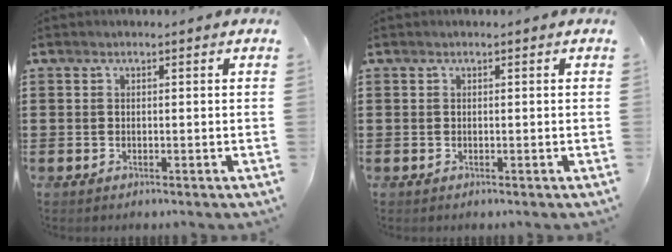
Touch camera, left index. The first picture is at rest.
{"total": 0.0}